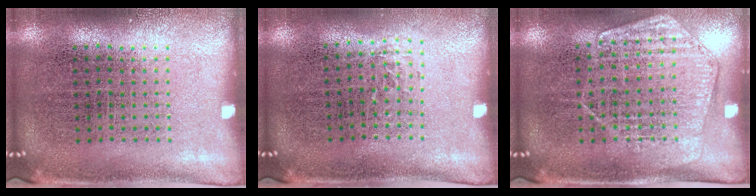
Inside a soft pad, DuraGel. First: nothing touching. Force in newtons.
{"total": 0.5, "press": 0.4, "slide": 0.3}
{"total": 1.4, "press": 1.4, "slide": 0.2}